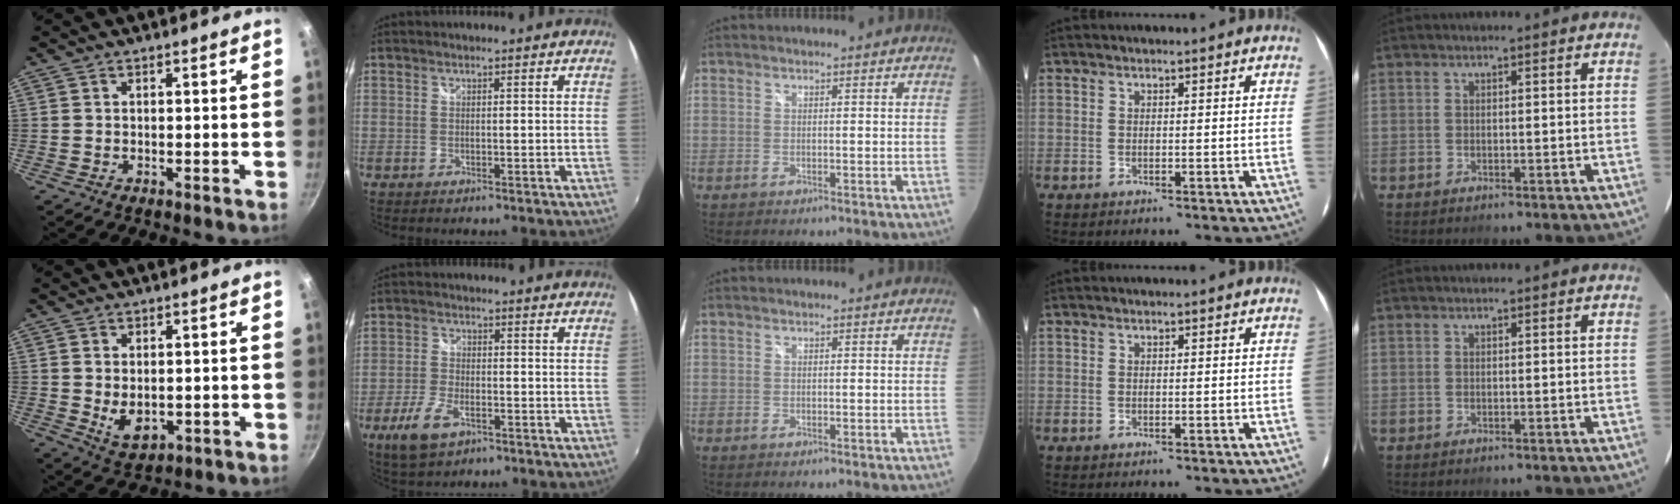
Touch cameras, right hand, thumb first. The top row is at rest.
{"thumb": {"total": 5.9, "force": [-0.1, 3.9, 4.4], "torque": [-0.068, -0.013, 0.011]}, "index": {"total": 7.6, "force": [-4.1, 3.5, 5.4], "torque": [-0.130, -0.010, -0.074]}}